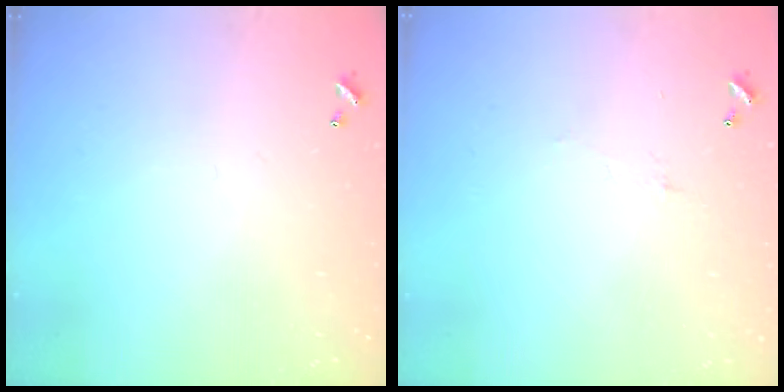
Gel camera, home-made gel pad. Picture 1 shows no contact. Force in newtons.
{"total": 1.5, "press": 1.3, "slide": 0.6}